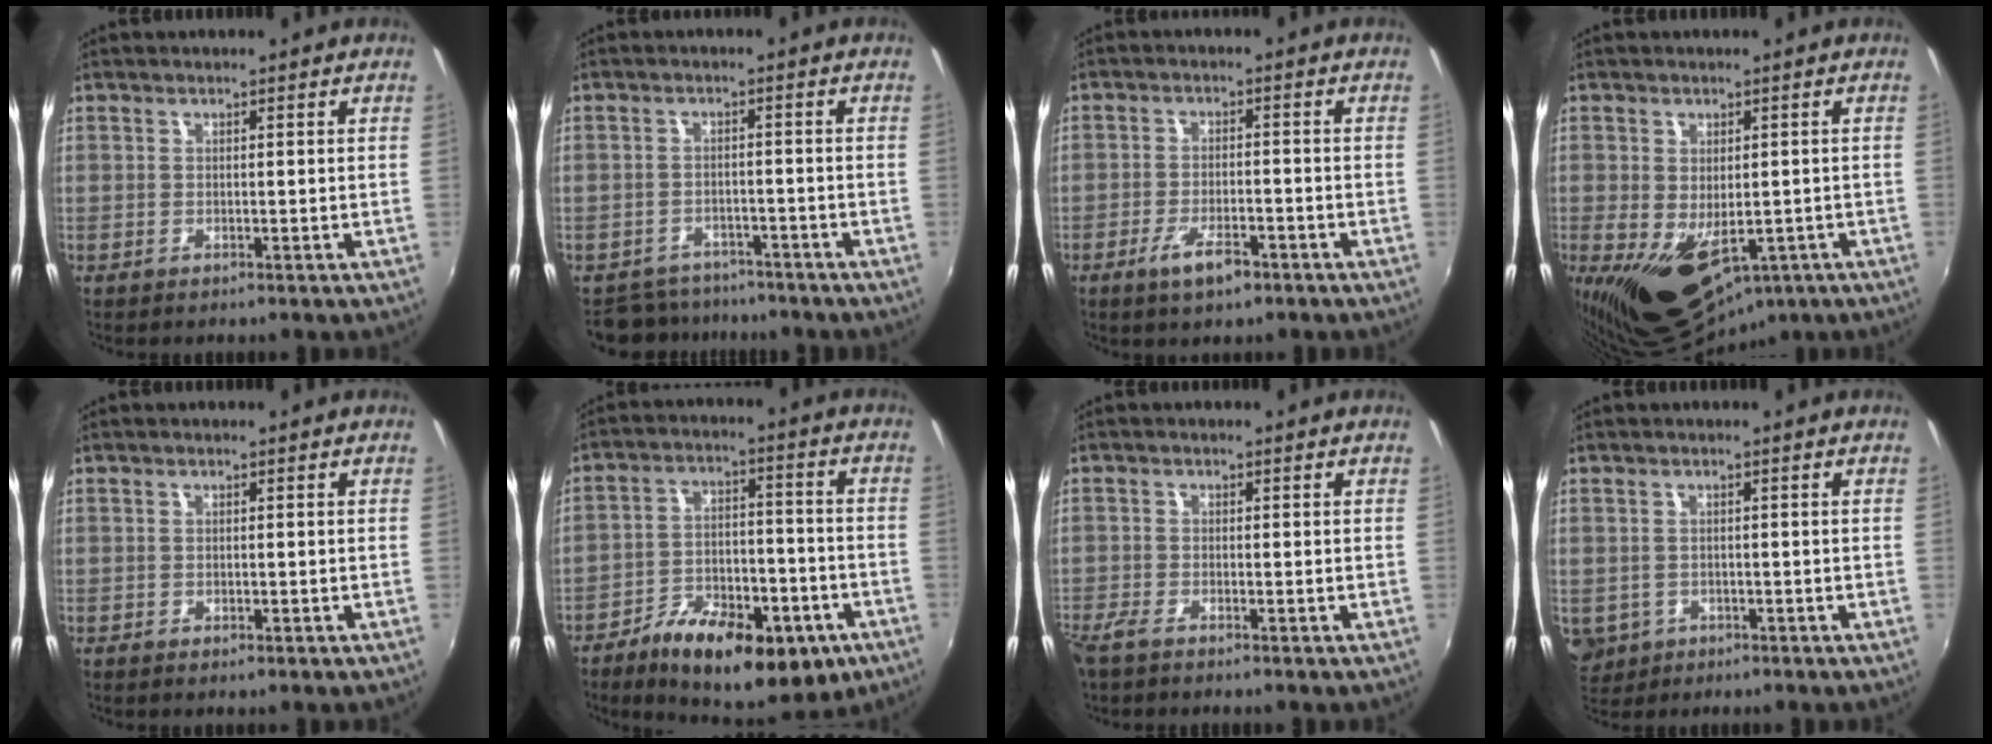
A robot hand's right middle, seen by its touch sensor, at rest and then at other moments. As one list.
[{"total": 7.8, "force": [-6.9, 3.5, 1.1], "torque": [-0.039, 0.000, -0.103]}, {"total": 5.7, "force": [-3.6, 2.0, 4.0], "torque": [-0.090, -0.010, -0.062]}, {"total": 12.2, "force": [-3.9, 7.3, 8.9], "torque": [-0.159, -0.040, -0.045]}, {"total": 0.7, "force": [-0.5, 0.4, 0.3], "torque": [-0.006, -0.005, -0.010]}, {"total": 22.2, "force": [-12.6, 8.7, 16.0], "torque": [-0.270, -0.026, -0.184]}, {"total": 2.5, "force": [-2.1, 0.5, 1.3], "torque": [-0.036, -0.008, -0.045]}, {"total": 5.5, "force": [-1.4, 4.8, 2.3], "torque": [-0.054, -0.010, -0.012]}]